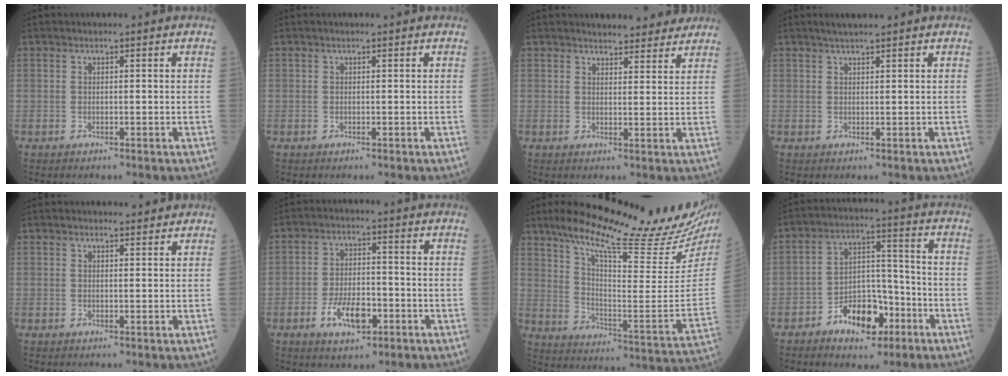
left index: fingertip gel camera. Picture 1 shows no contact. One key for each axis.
{"total": 0.0}
{"total": 7.3, "fx": 6.9, "fy": 1.8, "fz": 1.8, "tx": -0.016, "ty": 0.001, "tz": 0.078}
{"total": 2.1, "fx": 1.8, "fy": 0.0, "fz": 1.1, "tx": -0.020, "ty": 0.010, "tz": 0.033}
{"total": 2.0, "fx": 2.0, "fy": 0.4, "fz": 0.0, "tx": -0.006, "ty": 0.000, "tz": 0.025}
{"total": 7.0, "fx": -3.1, "fy": 3.1, "fz": 5.4, "tx": -0.107, "ty": -0.001, "tz": -0.052}
{"total": 27.0, "fx": 22.7, "fy": 2.7, "fz": 14.5, "tx": -0.229, "ty": -0.058, "tz": 0.313}
{"total": 9.7, "fx": -5.3, "fy": 5.1, "fz": 6.3, "tx": -0.111, "ty": 0.018, "tz": -0.084}